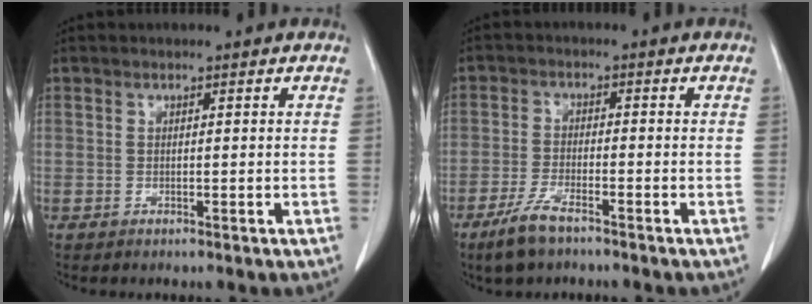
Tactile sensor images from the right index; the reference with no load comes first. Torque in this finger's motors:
{"motor_torque": [0.37, -0.31, 0.20, 0.06]}